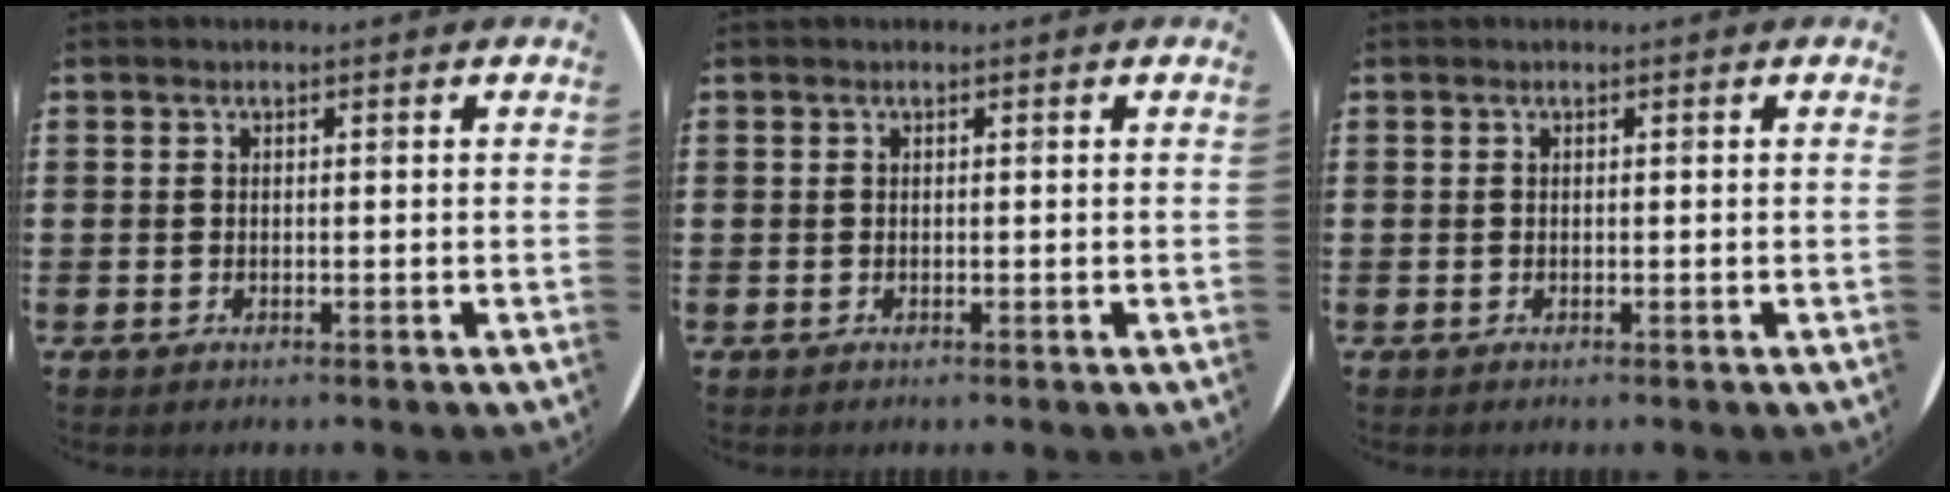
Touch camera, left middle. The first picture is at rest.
{"total": 0.0}
{"total": 0.0}